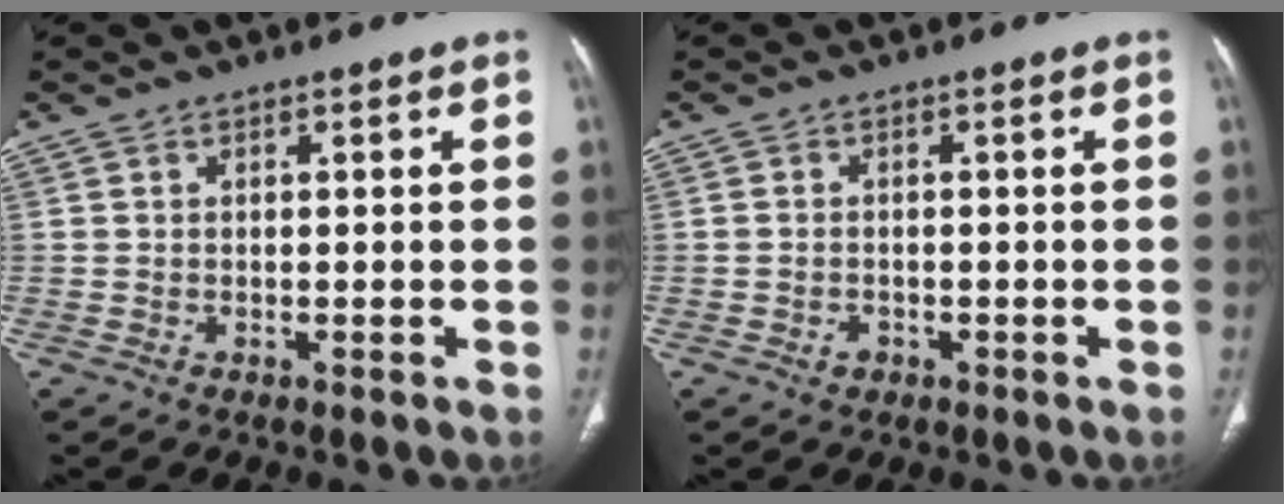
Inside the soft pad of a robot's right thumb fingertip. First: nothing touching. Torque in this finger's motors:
{"motor_torque": [-0.12, 0.23, -0.02, 0.48, 0.07]}